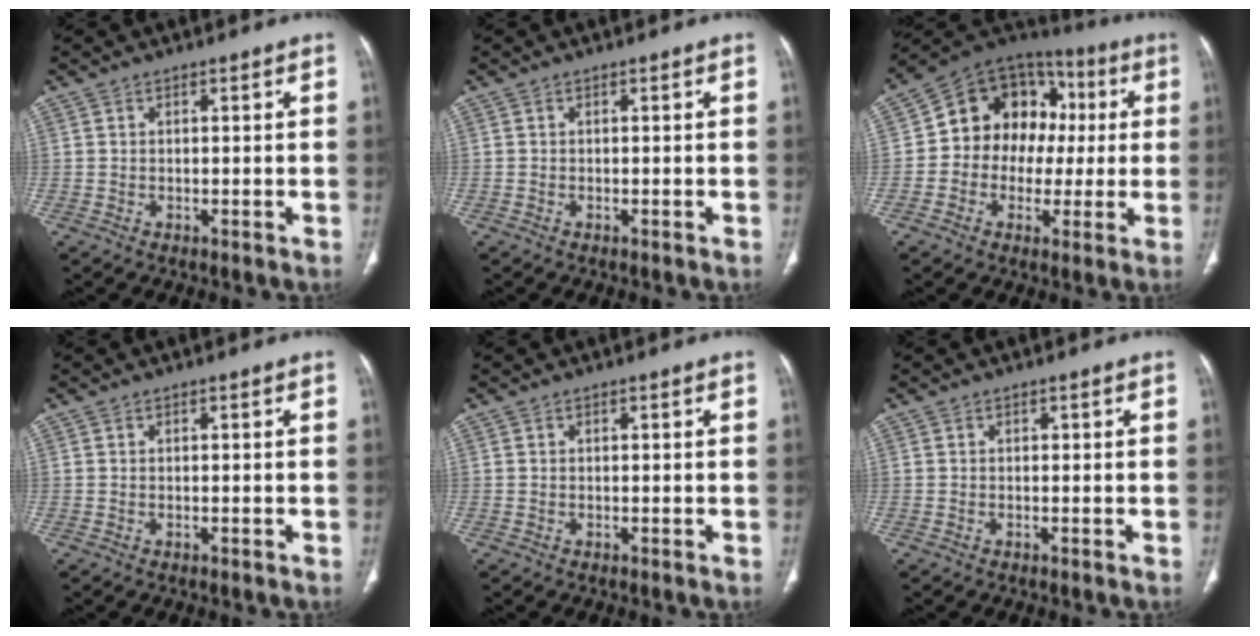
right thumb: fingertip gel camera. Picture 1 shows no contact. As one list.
[{"total": 0.0}, {"total": 16.7, "force": [1.0, 13.5, 9.8], "torque": [-0.097, 0.043, 0.008]}, {"total": 0.0}, {"total": 0.0}, {"total": 0.0}]